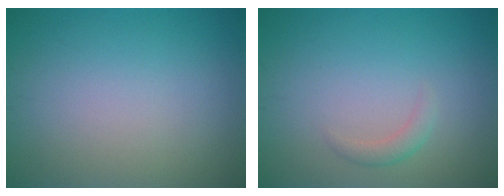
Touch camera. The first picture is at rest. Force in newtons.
{"total": 1.2, "press": 1.2, "slide": 0.1}